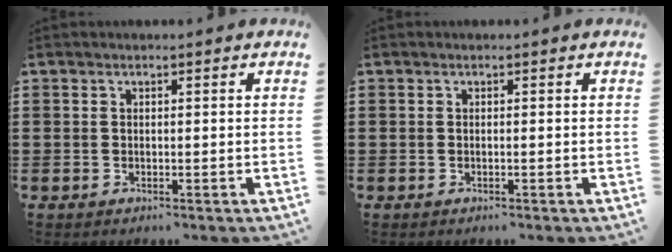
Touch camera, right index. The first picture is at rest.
{"total": 0.0}